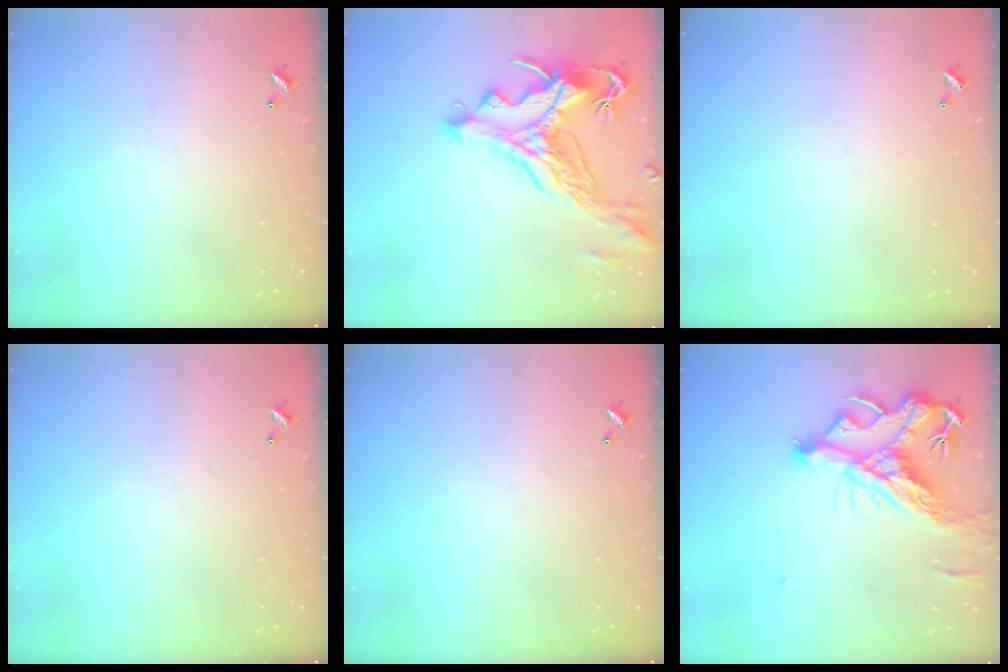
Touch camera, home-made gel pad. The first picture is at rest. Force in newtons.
{"total": 7.1, "press": 6.8, "slide": 1.9}
{"total": 2.5, "press": 2.5, "slide": 0.4}
{"total": 0.0}
{"total": 0.0}
{"total": 12.9, "press": 12.7, "slide": 2.0}